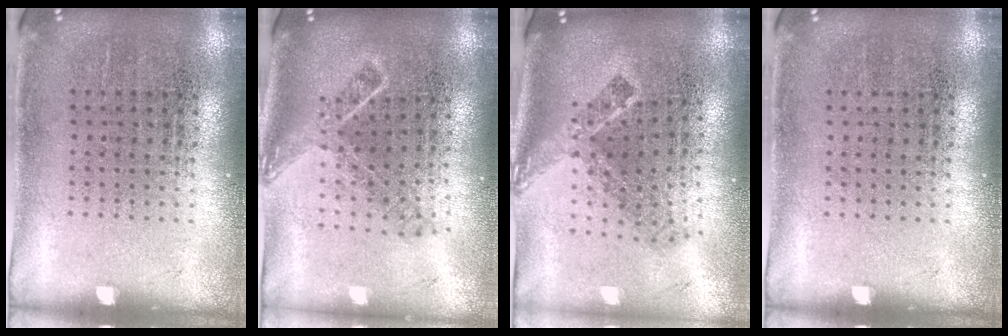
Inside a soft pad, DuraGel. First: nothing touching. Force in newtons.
{"total": 1.7, "press": 1.2, "slide": 1.1}
{"total": 2.4, "press": 1.6, "slide": 1.8}
{"total": 0.0}